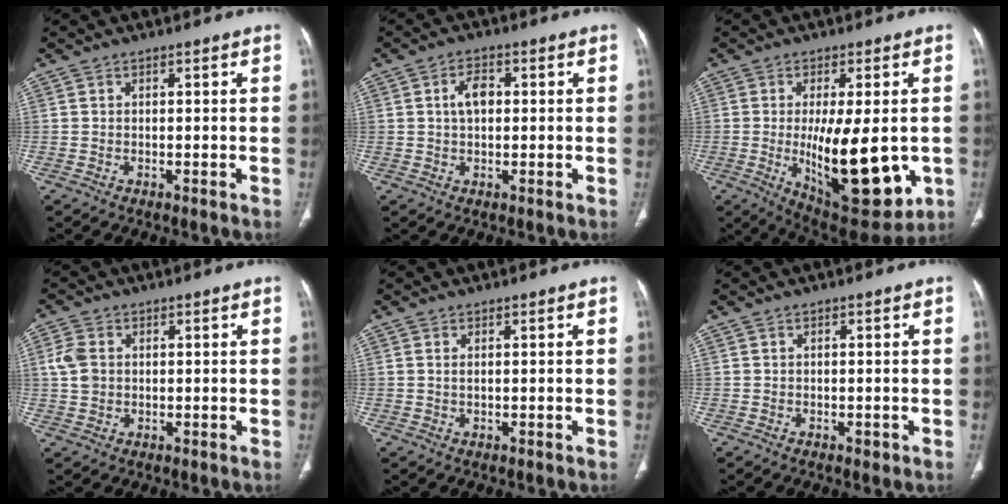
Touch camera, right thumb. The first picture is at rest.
{"total": 4.3, "force": [0.6, 2.6, 3.4], "torque": [-0.060, 0.007, 0.010]}
{"total": 18.9, "force": [-2.7, 7.1, 17.4], "torque": [-0.259, -0.033, -0.017]}
{"total": 4.7, "force": [0.6, 3.6, 2.9], "torque": [-0.065, 0.003, 0.012]}
{"total": 0.8, "force": [0.3, 0.3, 0.7], "torque": [-0.019, 0.003, 0.007]}
{"total": 0.8, "force": [-0.3, 0.6, 0.5], "torque": [-0.006, 0.000, -0.002]}